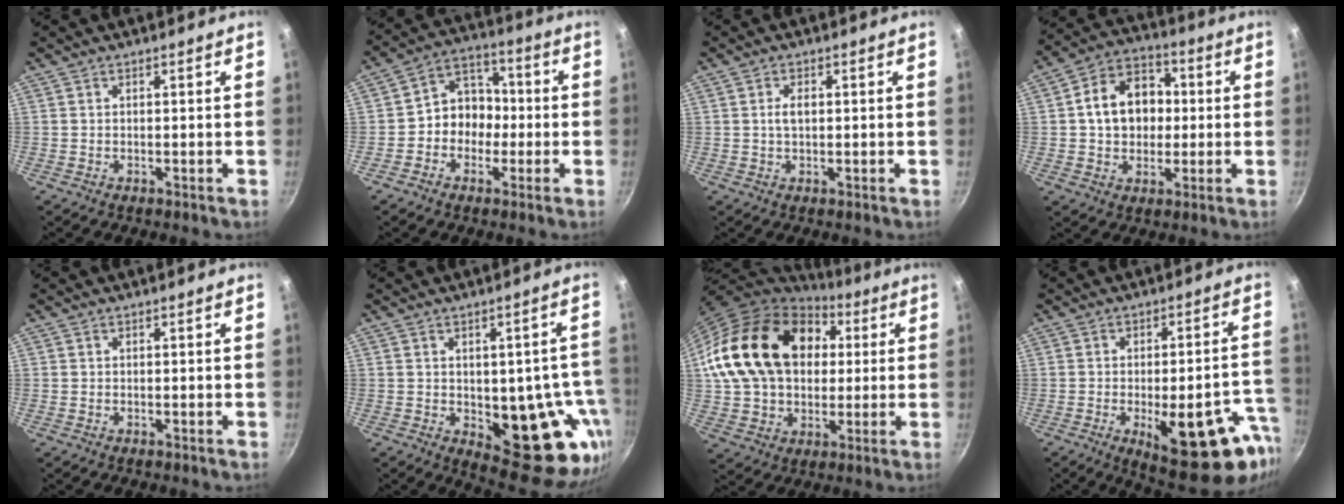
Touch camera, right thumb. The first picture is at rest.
{"total": 9.2, "force": [-1.5, 7.9, 4.4], "torque": [-0.015, 0.038, -0.041]}
{"total": 2.5, "force": [0.3, 1.4, 2.1], "torque": [-0.032, 0.004, 0.006]}
{"total": 13.3, "force": [1.1, 10.3, 8.3], "torque": [-0.101, 0.024, 0.006]}
{"total": 0.0}
{"total": 17.2, "force": [-3.4, 8.8, 14.4], "torque": [-0.103, -0.008, -0.028]}
{"total": 23.9, "force": [4.8, 17.8, 15.2], "torque": [-0.251, 0.027, 0.090]}
{"total": 20.2, "force": [-7.6, 7.6, 17.1], "torque": [-0.170, 0.012, -0.091]}